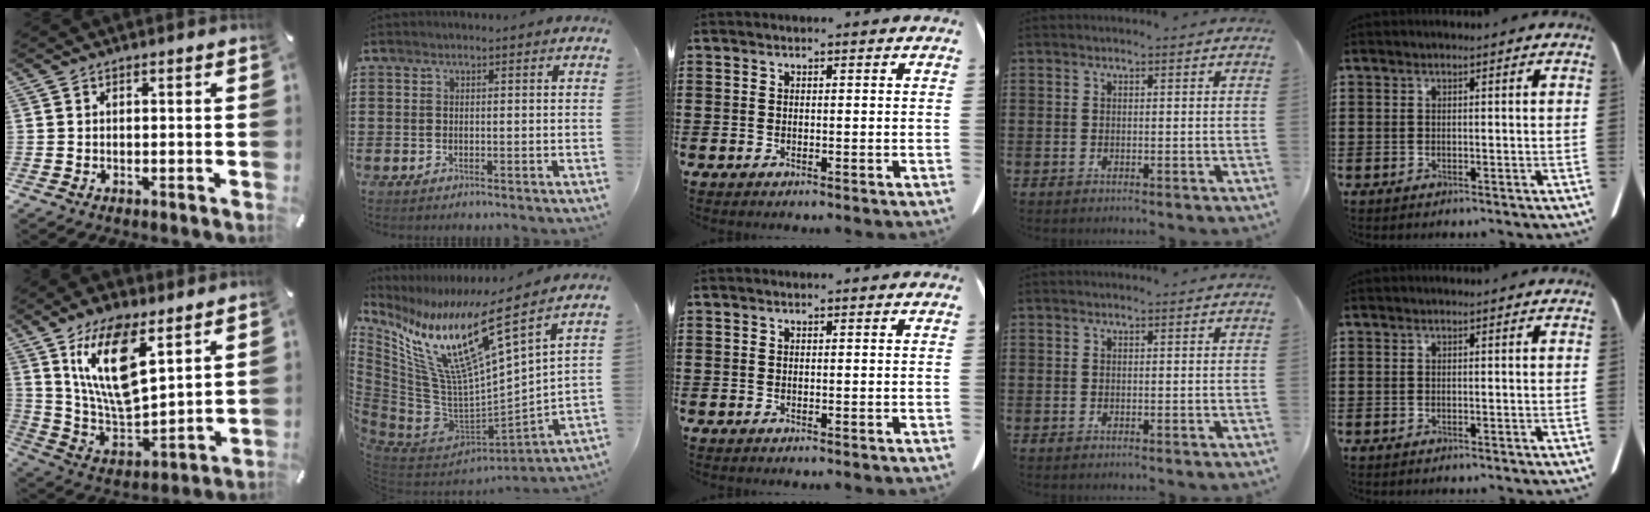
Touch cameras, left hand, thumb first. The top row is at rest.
{"thumb": {"total": 17.2, "force": [10.0, 7.3, 11.9], "torque": [-0.263, -0.051, 0.172]}, "index": {"total": 14.9, "force": [8.9, 2.9, 11.6], "torque": [-0.253, -0.069, 0.141]}}